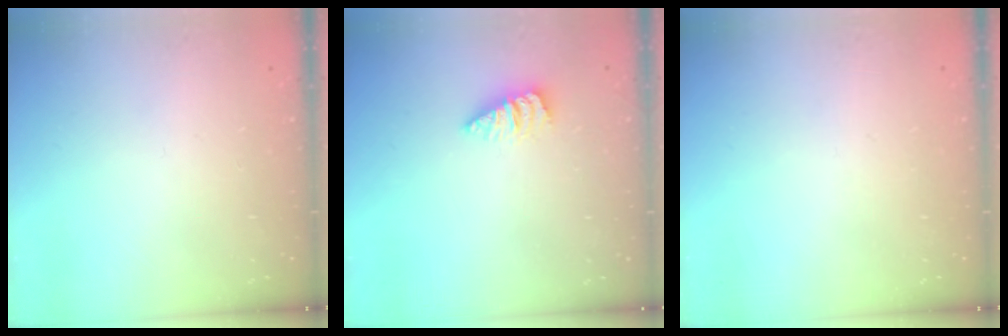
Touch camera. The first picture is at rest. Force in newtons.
{"total": 2.7, "press": 2.7, "slide": 0.2}
{"total": 0.0}